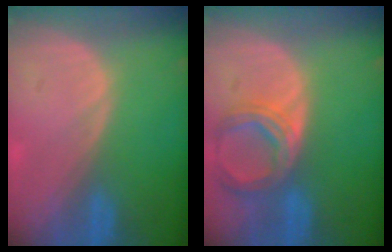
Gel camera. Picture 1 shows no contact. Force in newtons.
{"total": 7.0, "press": 6.5, "slide": 2.7}